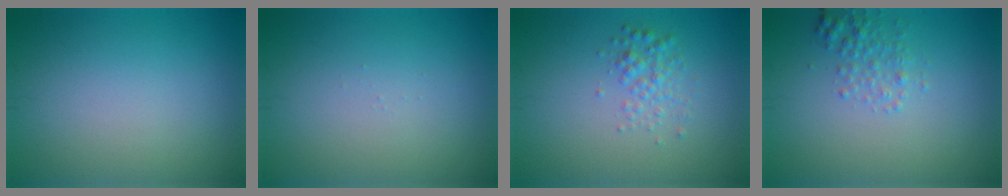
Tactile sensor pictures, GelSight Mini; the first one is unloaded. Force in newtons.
{"total": 0.0}
{"total": 1.9, "press": 1.9, "slide": 0.0}
{"total": 1.7, "press": 1.7, "slide": 0.1}